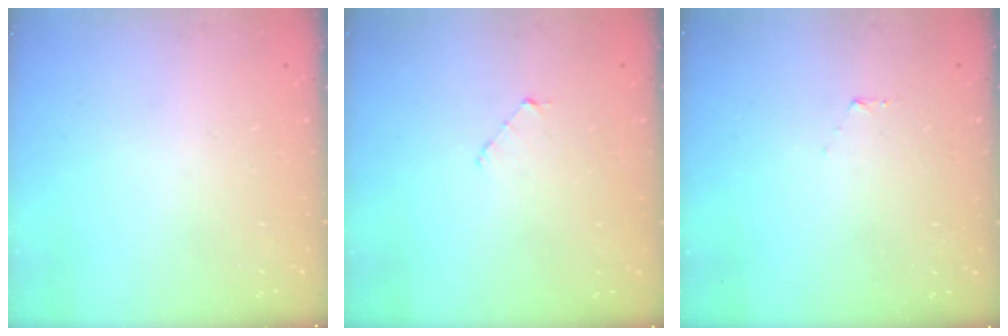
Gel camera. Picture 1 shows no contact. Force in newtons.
{"total": 2.9, "press": 2.9, "slide": 0.3}
{"total": 3.3, "press": 3.3, "slide": 0.3}